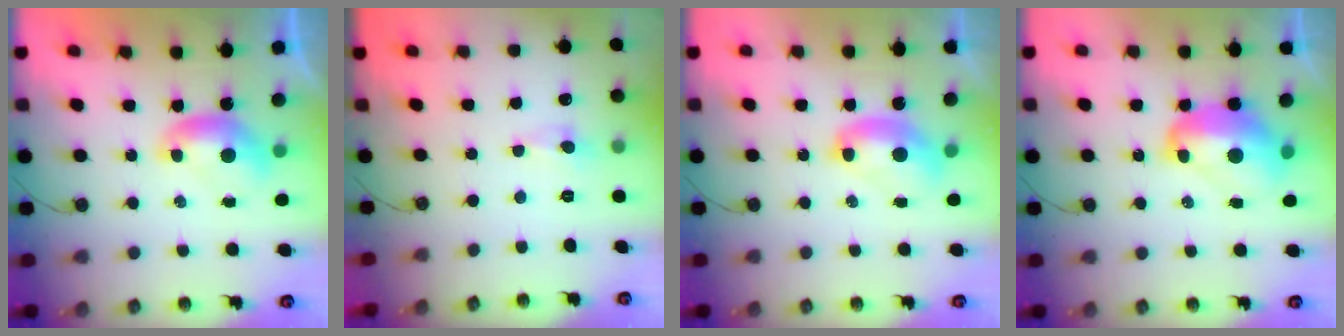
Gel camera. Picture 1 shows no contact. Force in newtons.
{"total": 0.7, "press": 0.7, "slide": 0.3}
{"total": 2.7, "press": 2.7, "slide": 0.1}
{"total": 5.0, "press": 4.9, "slide": 0.7}